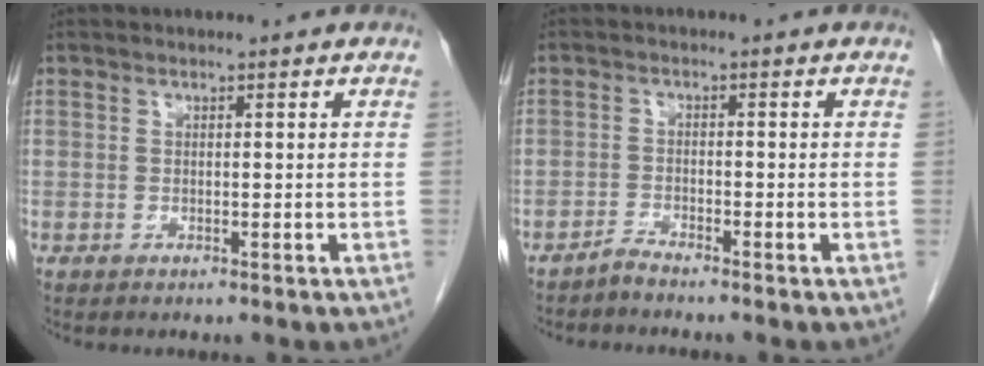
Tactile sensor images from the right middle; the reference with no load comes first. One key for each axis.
{"total": 1.6, "fx": -1.6, "fy": -0.3, "fz": 0.1, "tx": -0.002, "ty": -0.004, "tz": -0.033}